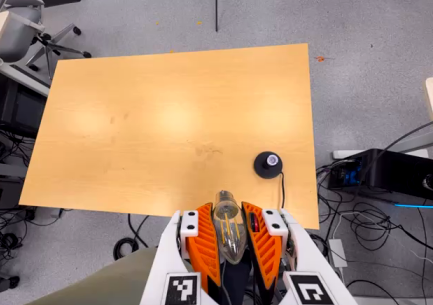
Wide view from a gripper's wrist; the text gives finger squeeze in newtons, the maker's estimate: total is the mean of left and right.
{"total": 21.1, "left": 22.8, "right": 19.4}